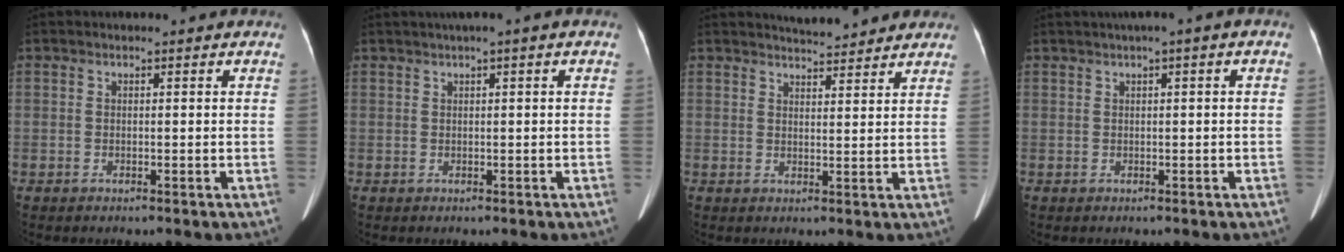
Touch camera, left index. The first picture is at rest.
{"total": 2.2, "force": [0.9, -0.2, 2.0], "torque": [-0.038, 0.013, 0.019]}
{"total": 6.7, "force": [6.4, 0.9, 1.8], "torque": [-0.028, 0.011, 0.079]}
{"total": 2.4, "force": [0.7, 0.0, 2.3], "torque": [-0.039, 0.014, 0.013]}